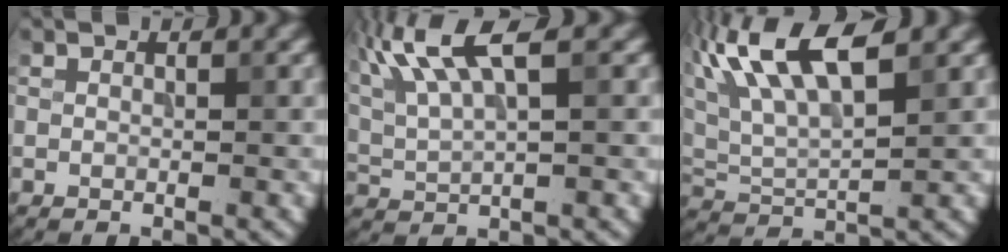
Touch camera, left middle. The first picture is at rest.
{"total": 7.8, "force": [3.8, 2.1, 6.5], "torque": [-0.138, 0.016, 0.076]}
{"total": 9.2, "force": [4.8, 3.2, 7.1], "torque": [-0.145, 0.025, 0.084]}